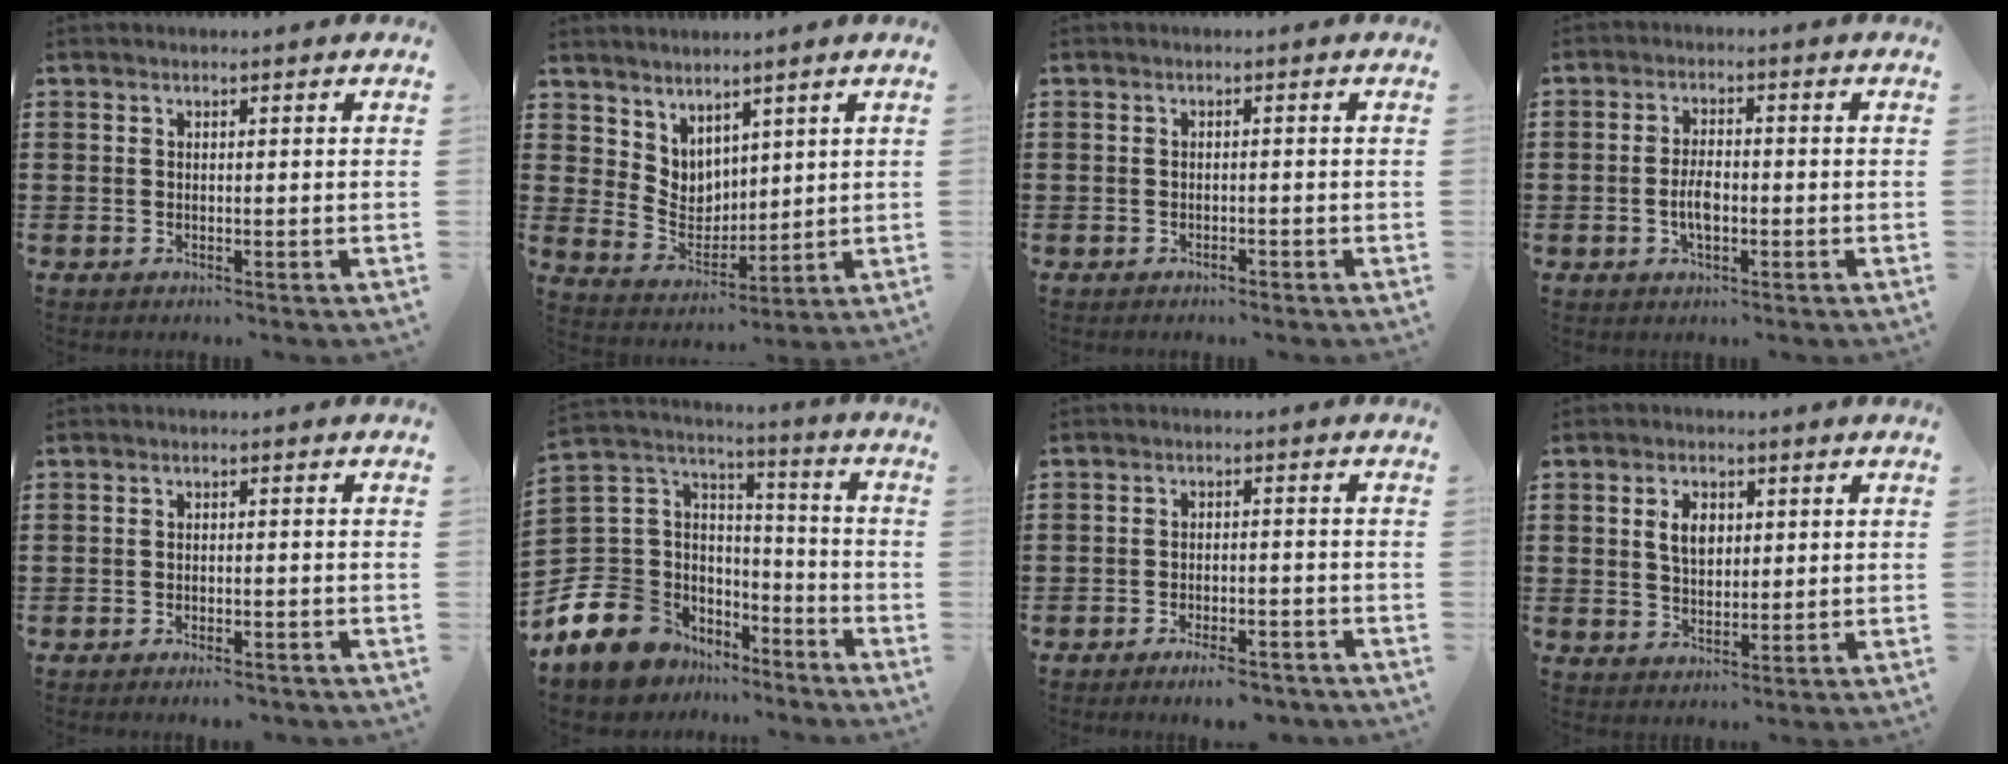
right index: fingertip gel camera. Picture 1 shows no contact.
{"total": 4.7, "force": [3.7, 2.8, 0.0], "torque": [-0.022, -0.014, 0.072]}
{"total": 0.8, "force": [-0.7, 0.1, 0.2], "torque": [-0.007, -0.001, -0.015]}
{"total": 3.7, "force": [-0.8, 1.6, 3.2], "torque": [-0.067, -0.002, -0.015]}
{"total": 1.7, "force": [-1.5, 0.2, 0.6], "torque": [-0.014, 0.001, -0.030]}
{"total": 11.6, "force": [-7.5, 8.7, 1.7], "torque": [-0.100, 0.001, -0.147]}
{"total": 3.8, "force": [-3.4, 0.5, 1.7], "torque": [-0.026, 0.004, -0.064]}
{"total": 4.0, "force": [1.0, 2.6, 2.9], "torque": [-0.056, 0.009, 0.014]}